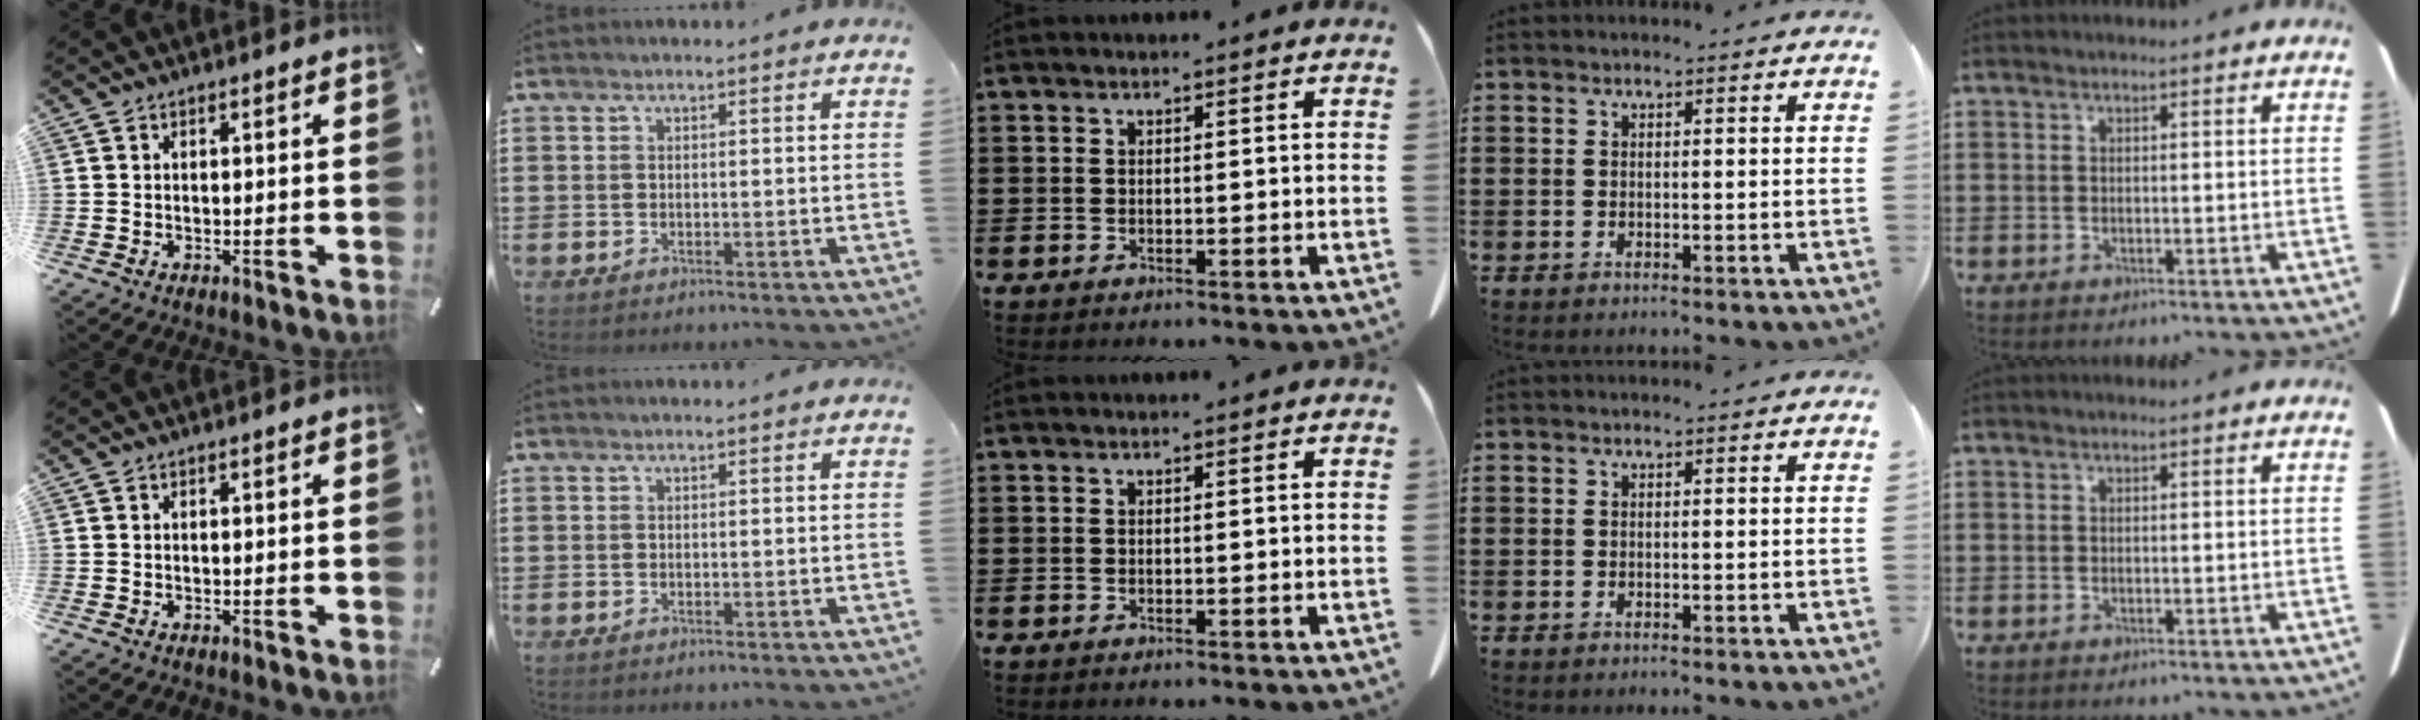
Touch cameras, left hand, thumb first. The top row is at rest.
{}